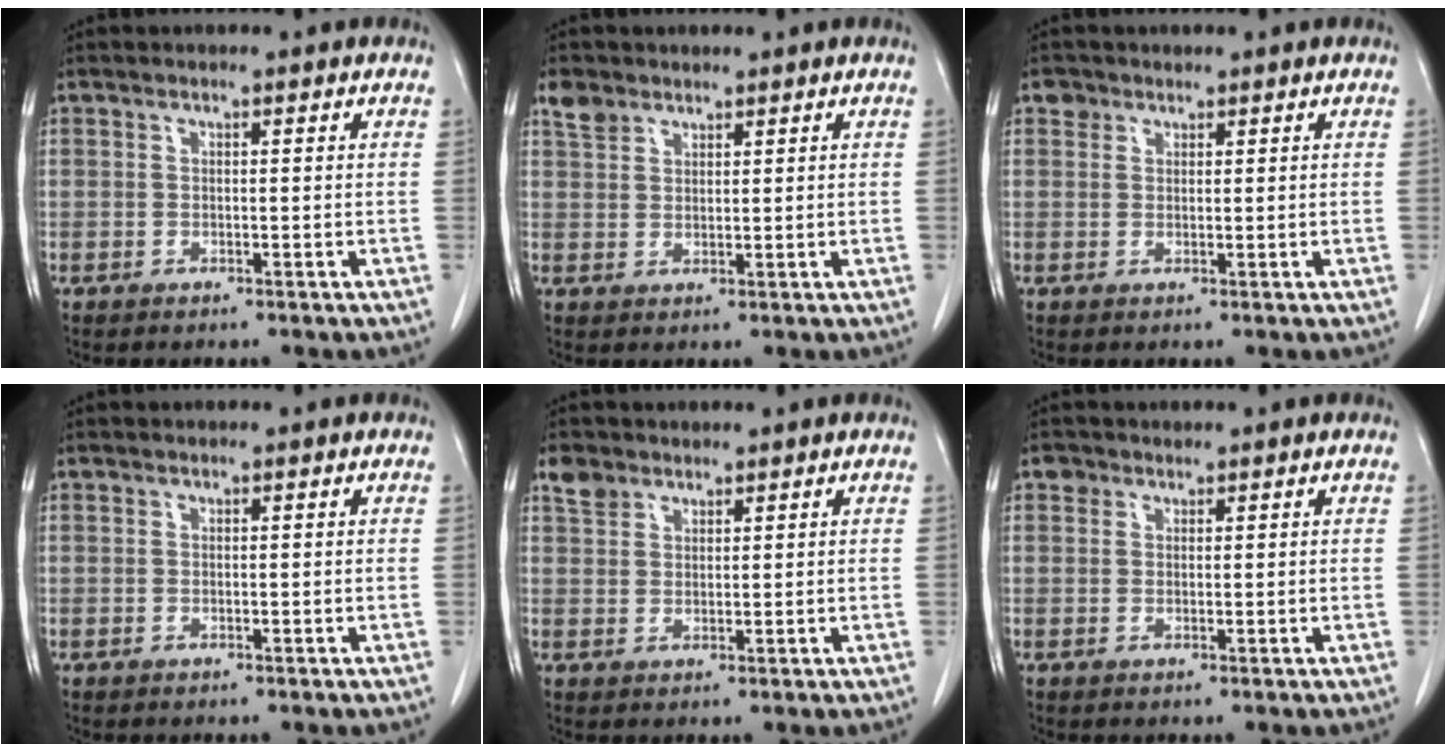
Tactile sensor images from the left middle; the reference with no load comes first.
{"total": 3.0, "force": [2.3, 1.8, 0.7], "torque": [-0.017, 0.010, 0.047]}
{"total": 1.5, "force": [0.9, 1.2, 0.0], "torque": [0.010, 0.004, 0.010]}
{"total": 0.0}
{"total": 3.0, "force": [2.2, 1.9, 0.6], "torque": [-0.015, 0.011, 0.045]}
{"total": 1.2, "force": [0.7, 0.9, 0.0], "torque": [0.008, 0.004, 0.008]}